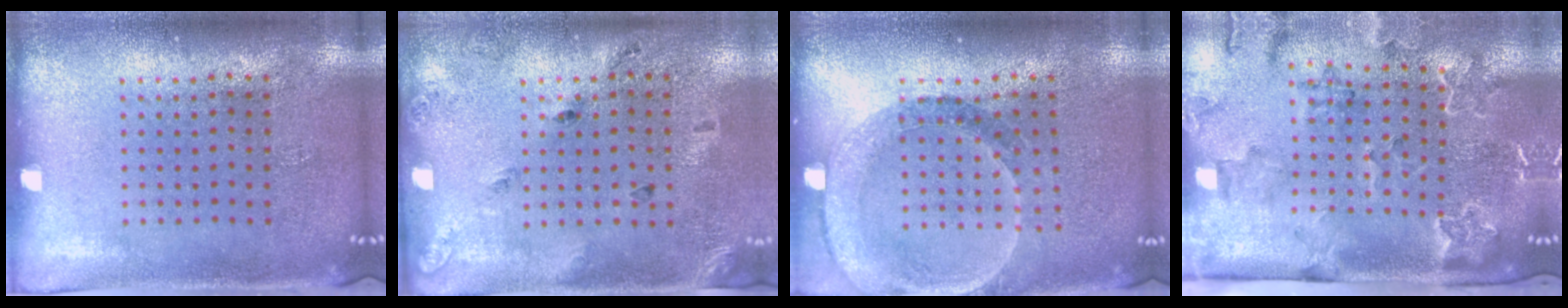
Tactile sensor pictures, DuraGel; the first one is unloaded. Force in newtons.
{"total": 1.7, "press": 1.0, "slide": 1.4}
{"total": 1.5, "press": 1.4, "slide": 0.5}
{"total": 2.3, "press": 2.3, "slide": 0.2}